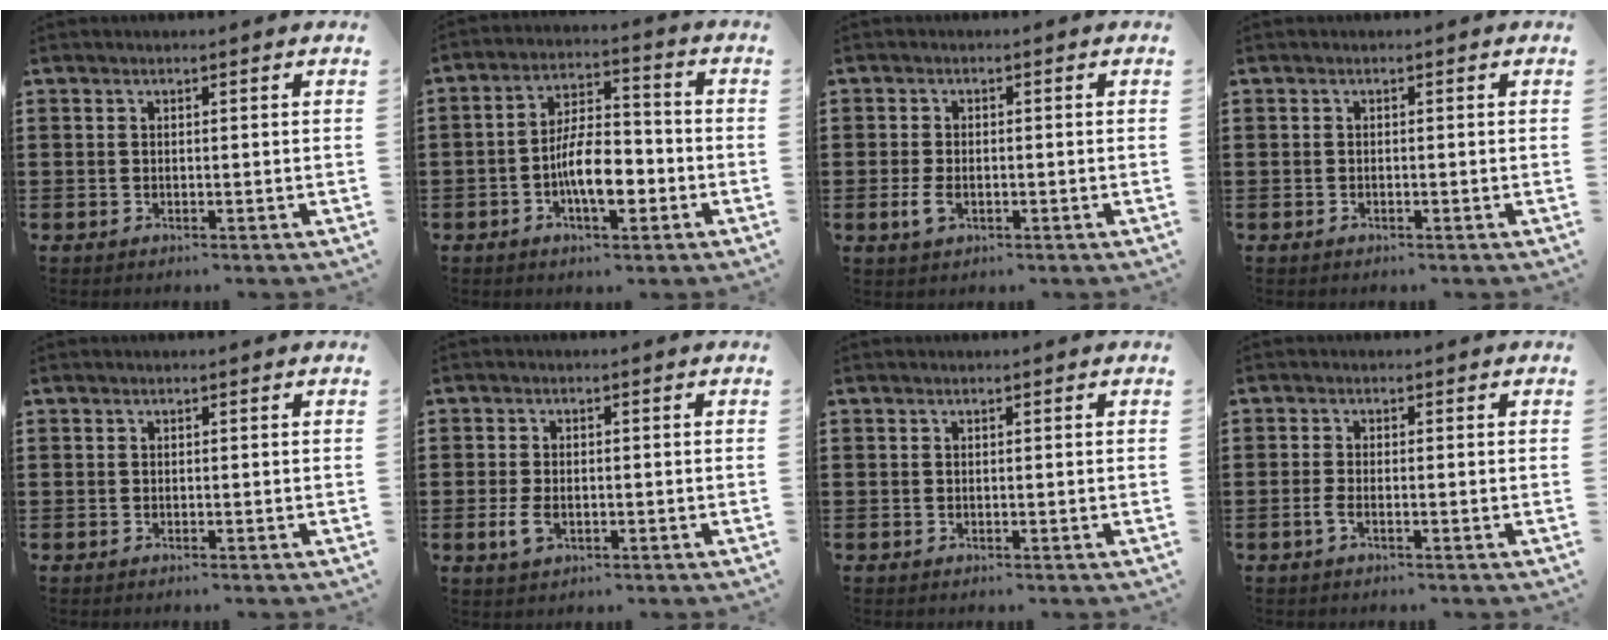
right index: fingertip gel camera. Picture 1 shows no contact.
{"total": 8.4, "force": [-2.9, 3.5, 7.0], "torque": [-0.122, 0.005, -0.056]}
{"total": 2.5, "force": [-0.9, 1.3, 1.9], "torque": [-0.060, -0.012, -0.020]}
{"total": 0.0}
{"total": 0.0}
{"total": 2.8, "force": [-0.9, 1.6, 2.1], "torque": [-0.061, -0.012, -0.021]}
{"total": 0.0}
{"total": 1.7, "force": [-0.8, 0.3, 1.4], "torque": [-0.040, -0.006, -0.019]}